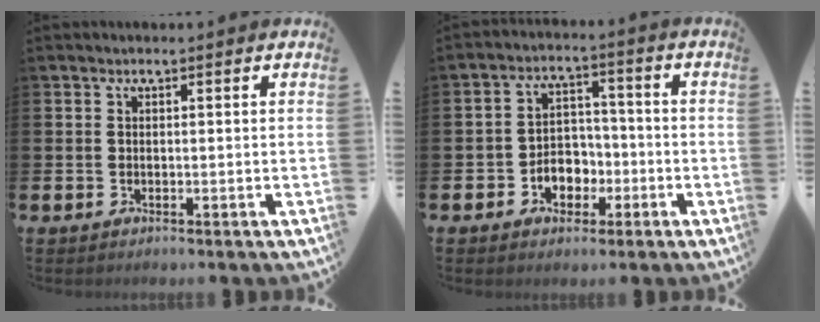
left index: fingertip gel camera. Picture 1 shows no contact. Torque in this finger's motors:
{"motor_torque": [0.66, 0.01, 0.11, 0.12]}